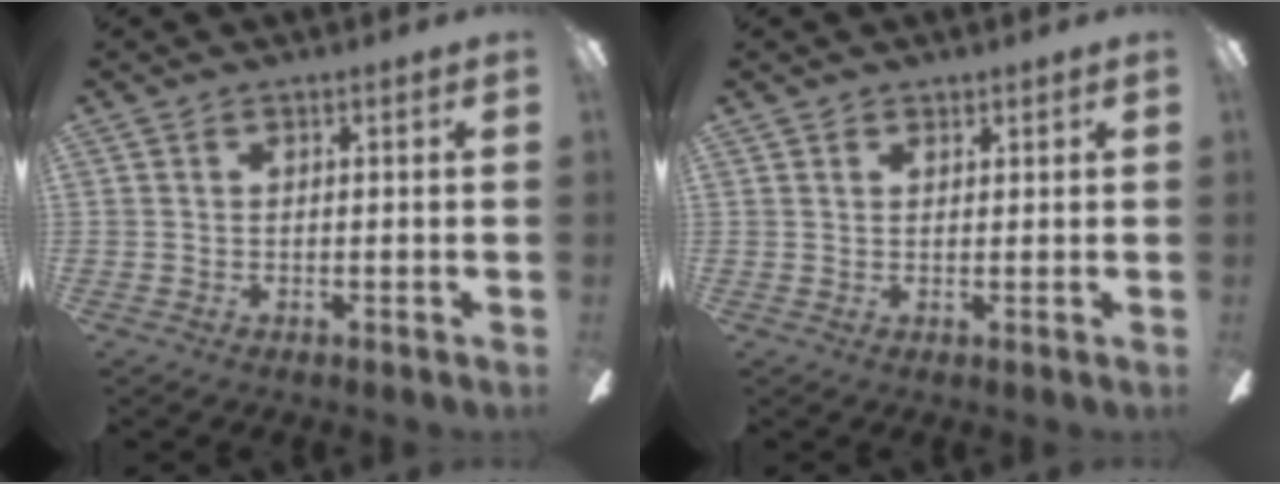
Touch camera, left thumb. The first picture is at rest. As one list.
[{"total": 1.5, "force": [1.3, 0.7, -0.1], "torque": [0.002, -0.002, 0.027]}]